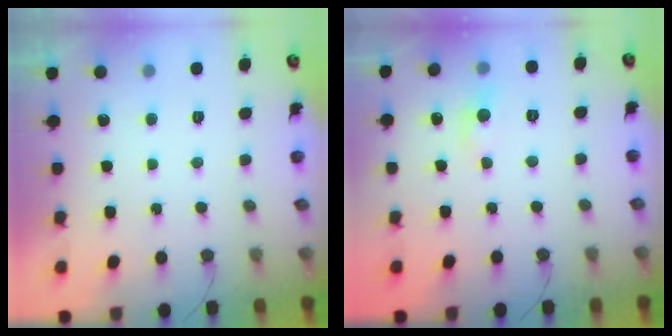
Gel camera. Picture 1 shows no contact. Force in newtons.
{"total": 3.8, "press": 3.7, "slide": 0.5}